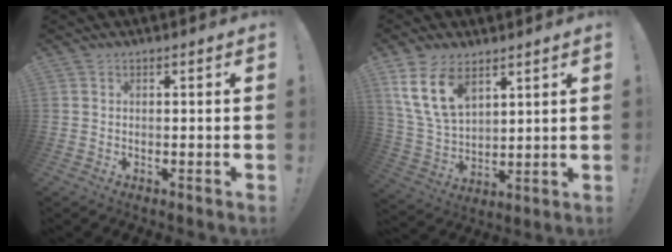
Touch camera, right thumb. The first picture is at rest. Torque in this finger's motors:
{"motor_torque": [-0.25, 0.68, 0.41, 0.04, 0.18]}